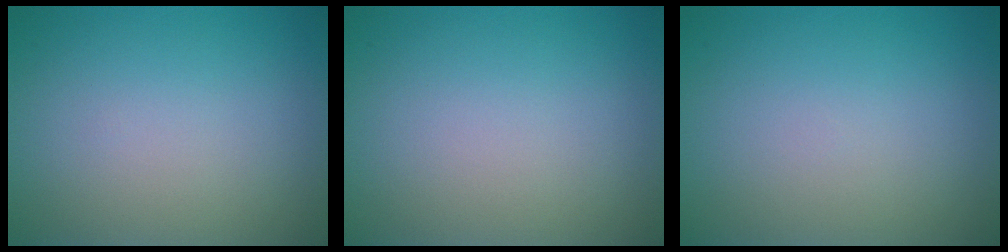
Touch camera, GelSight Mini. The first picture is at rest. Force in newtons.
{"total": 0.0}
{"total": 0.0}